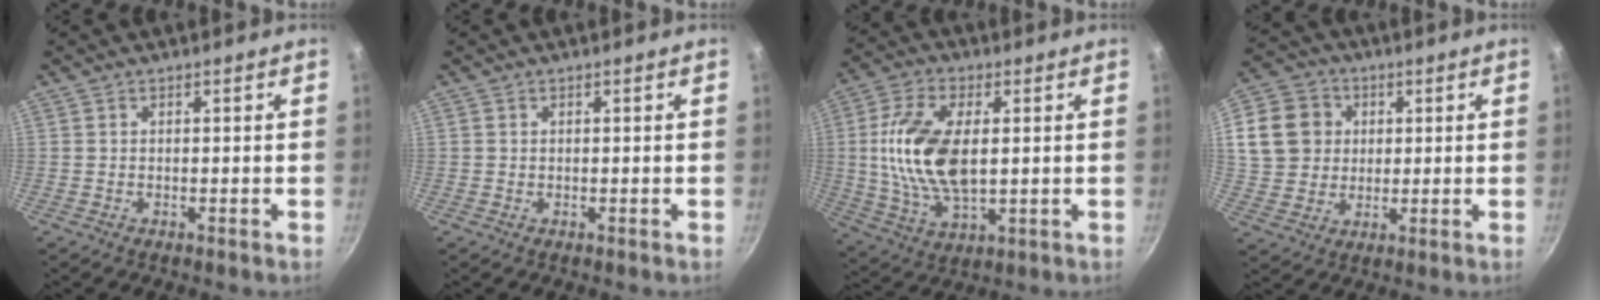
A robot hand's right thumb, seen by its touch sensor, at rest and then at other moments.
{"total": 0.0}
{"total": 16.0, "force": [1.6, 8.5, 13.5], "torque": [-0.255, 0.001, 0.031]}
{"total": 15.4, "force": [3.7, 13.2, 7.0], "torque": [-0.131, 0.014, 0.066]}